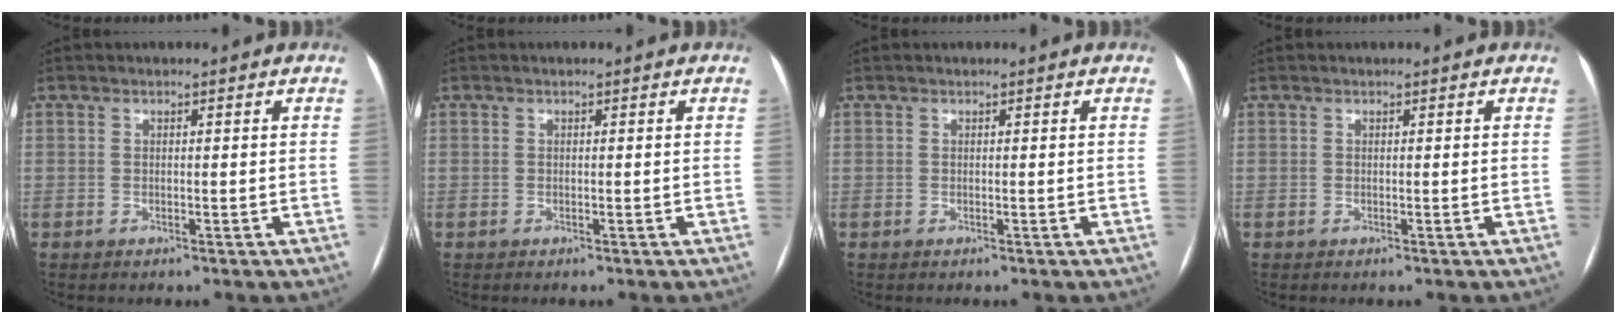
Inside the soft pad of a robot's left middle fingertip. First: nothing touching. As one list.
[{"total": 0.0}, {"total": 0.0}, {"total": 0.0}]